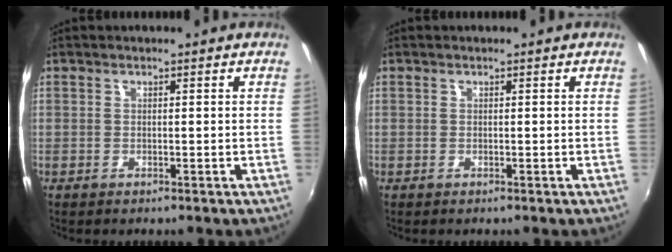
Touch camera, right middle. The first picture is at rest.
{"total": 0.0}